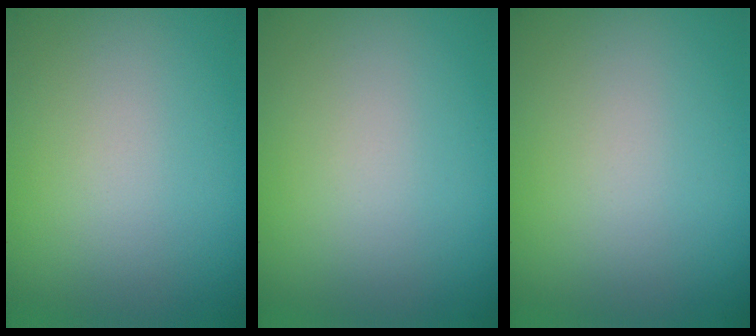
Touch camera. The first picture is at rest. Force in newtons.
{"total": 0.0}
{"total": 0.0}